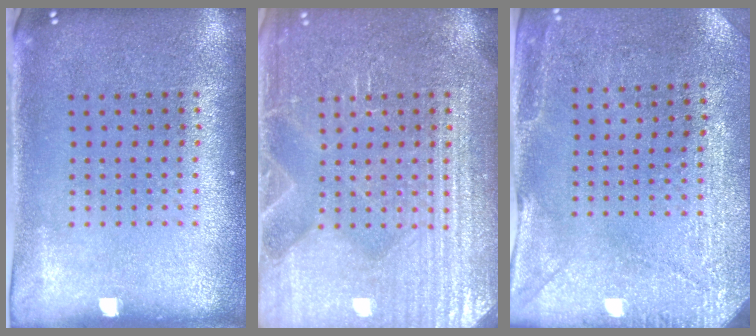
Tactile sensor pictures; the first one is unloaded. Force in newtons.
{"total": 5.6, "press": 5.5, "slide": 0.9}
{"total": 3.0, "press": 2.7, "slide": 1.1}